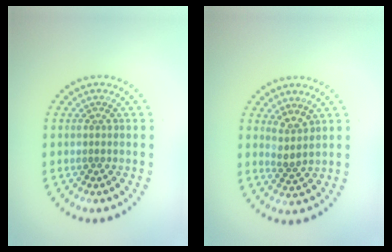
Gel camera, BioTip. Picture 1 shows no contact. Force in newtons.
{"total": 1.8, "press": 1.3, "slide": 1.3}